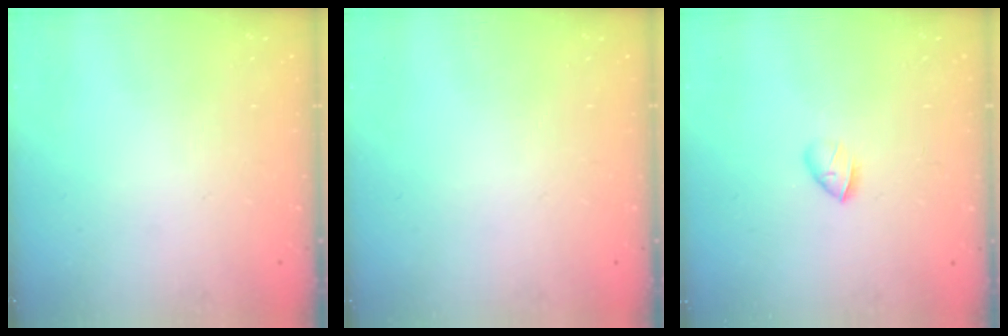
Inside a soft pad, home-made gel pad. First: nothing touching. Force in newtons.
{"total": 0.0}
{"total": 3.4, "press": 3.2, "slide": 1.0}